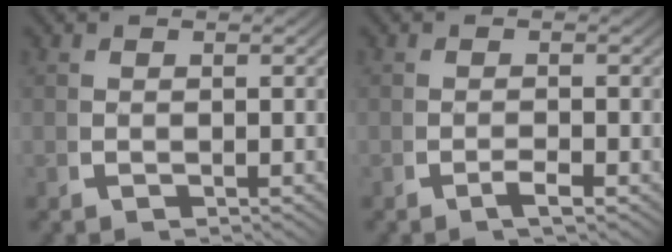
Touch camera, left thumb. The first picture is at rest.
{"total": 0.8, "force": [-0.2, 0.1, 0.8], "torque": [-0.016, -0.002, -0.009]}